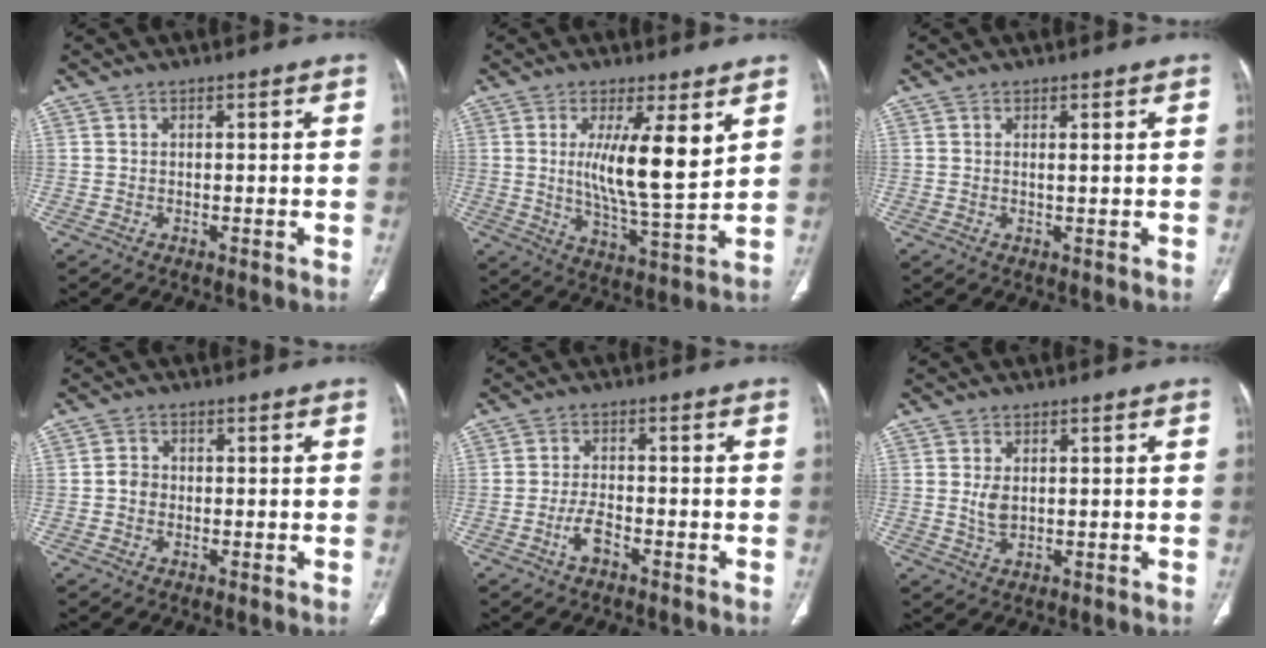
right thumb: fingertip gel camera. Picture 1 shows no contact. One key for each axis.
{"total": 12.5, "fx": 3.9, "fy": 2.6, "fz": 11.6, "tx": -0.196, "ty": -0.044, "tz": 0.072}
{"total": 1.0, "fx": 0.4, "fy": 0.1, "fz": 0.9, "tx": -0.018, "ty": -0.002, "tz": 0.005}
{"total": 2.3, "fx": -0.3, "fy": 2.0, "fz": 1.1, "tx": -0.010, "ty": 0.006, "tz": -0.010}
{"total": 3.6, "fx": -2.0, "fy": 1.6, "fz": 2.5, "tx": -0.048, "ty": 0.017, "tz": -0.040}
{"total": 2.9, "fx": 0.4, "fy": 1.8, "fz": 2.3, "tx": -0.045, "ty": -0.008, "tz": 0.013}